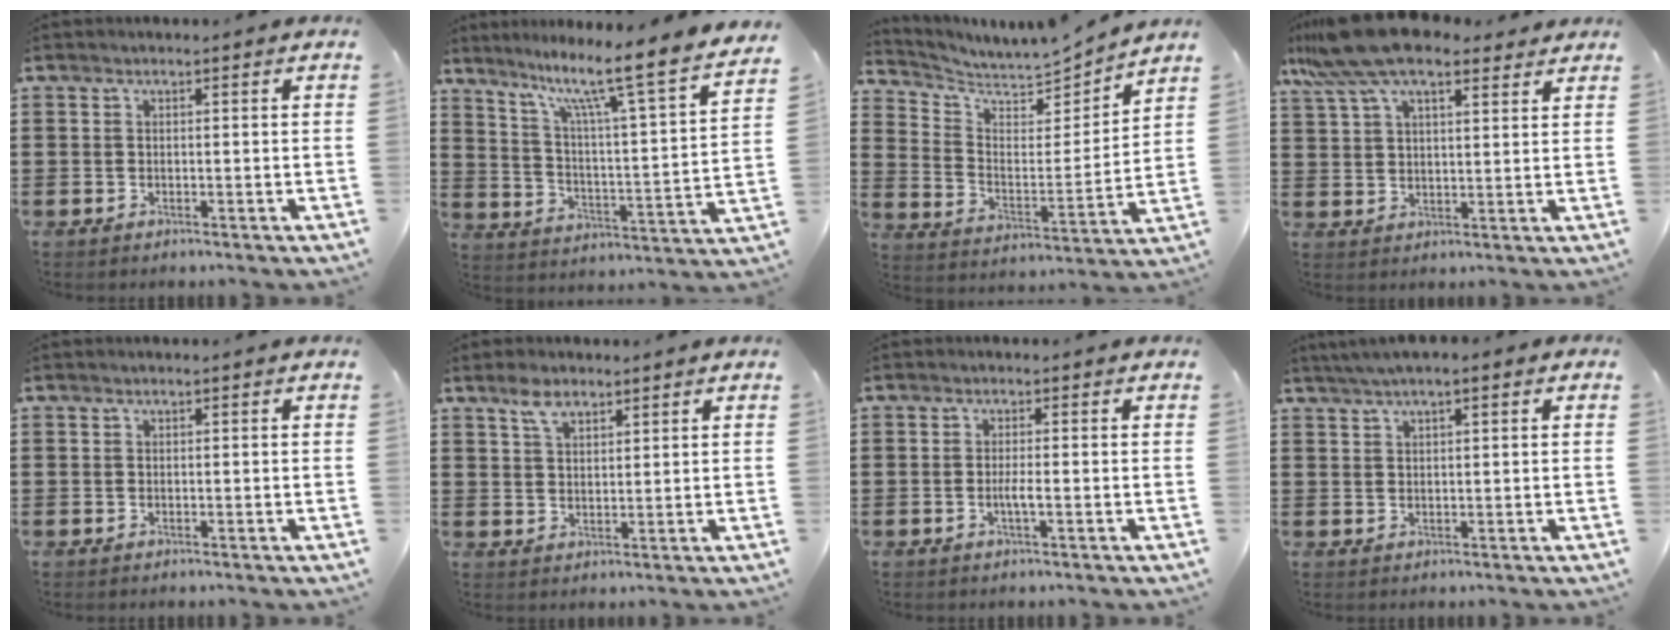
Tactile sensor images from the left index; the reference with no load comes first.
{"total": 9.8, "force": [7.7, -0.3, 6.0], "torque": [-0.122, -0.072, 0.113]}
{"total": 4.4, "force": [4.2, 1.2, 0.8], "torque": [-0.044, -0.037, 0.066]}
{"total": 11.5, "force": [8.9, 3.1, 6.6], "torque": [-0.158, -0.010, 0.164]}
{"total": 0.0}
{"total": 3.9, "force": [2.6, 2.1, 2.0], "torque": [-0.039, 0.004, 0.047]}
{"total": 1.9, "force": [-0.5, 0.2, 1.9], "torque": [-0.040, -0.002, -0.011]}
{"total": 2.6, "force": [1.7, 0.4, 1.9], "torque": [-0.038, 0.006, 0.031]}